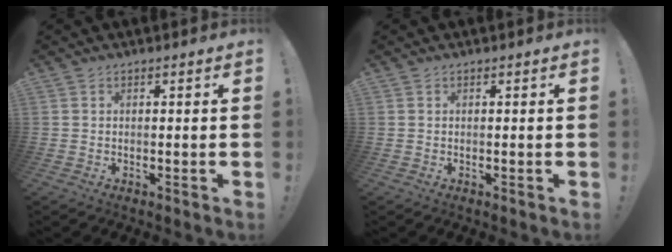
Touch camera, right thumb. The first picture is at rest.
{"total": 0.0}